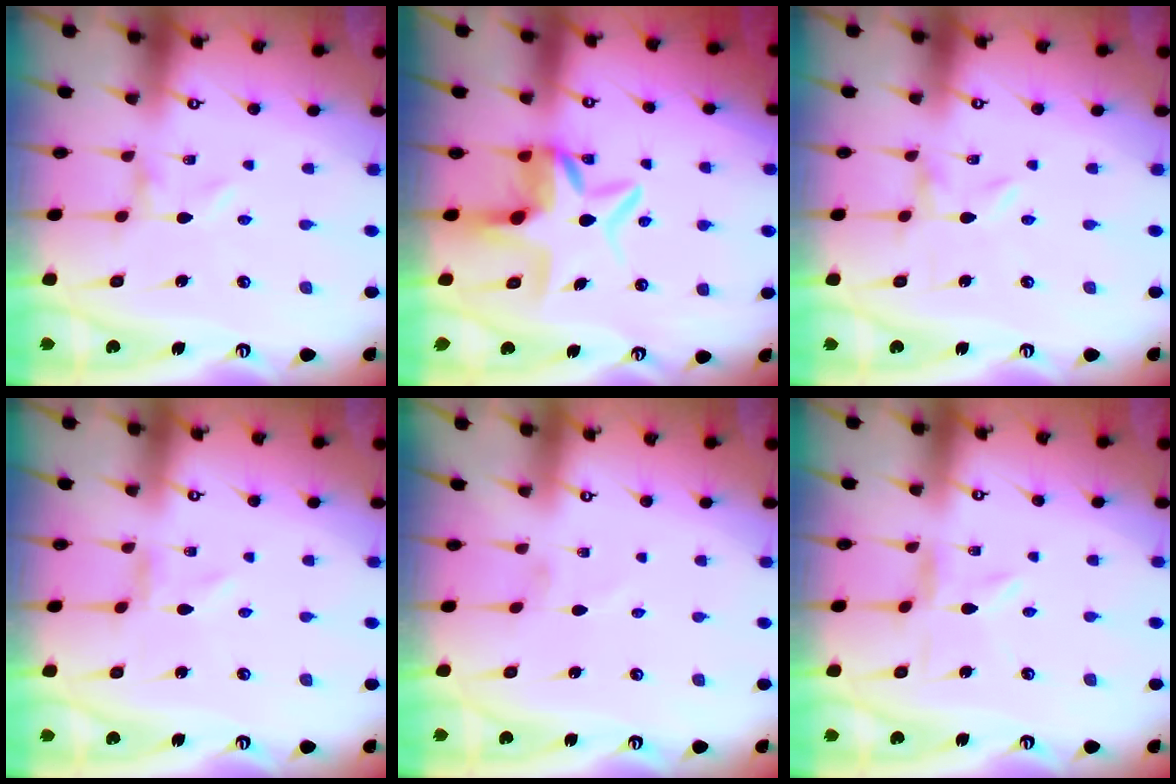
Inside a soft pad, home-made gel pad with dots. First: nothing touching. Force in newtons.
{"total": 7.5, "press": 7.0, "slide": 2.7}
{"total": 0.0}
{"total": 0.0}
{"total": 0.8, "press": 0.8, "slide": 0.1}
{"total": 0.9, "press": 0.8, "slide": 0.3}